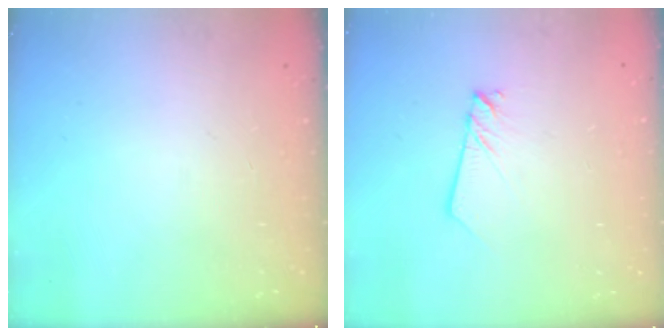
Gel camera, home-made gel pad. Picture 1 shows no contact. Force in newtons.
{"total": 2.1, "press": 2.1, "slide": 0.2}